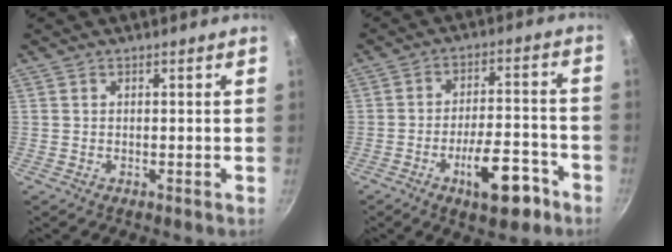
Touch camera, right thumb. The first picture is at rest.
{"total": 12.0, "force": [-6.2, 4.7, 9.0], "torque": [-0.113, 0.046, -0.086]}